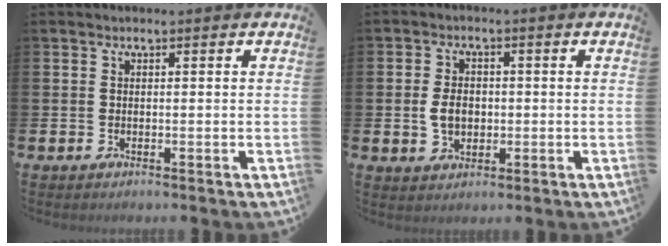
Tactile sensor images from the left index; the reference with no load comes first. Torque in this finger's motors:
{"motor_torque": [0.80, -0.03, 0.62, 0.16]}